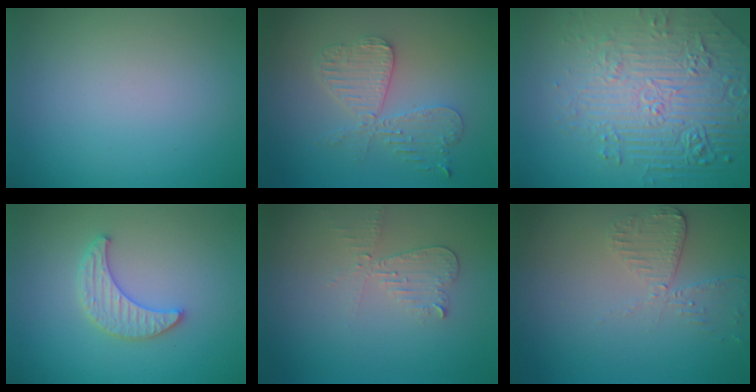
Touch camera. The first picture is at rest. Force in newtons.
{"total": 4.3, "press": 3.7, "slide": 2.2}
{"total": 8.6, "press": 6.0, "slide": 6.1}
{"total": 2.9, "press": 2.9, "slide": 0.7}
{"total": 2.2, "press": 2.2, "slide": 0.2}
{"total": 2.7, "press": 2.4, "slide": 1.2}